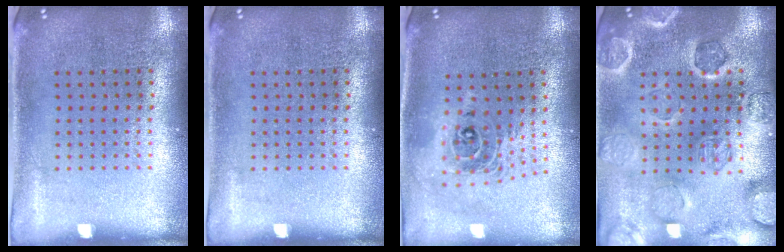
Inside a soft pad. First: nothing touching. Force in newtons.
{"total": 0.0}
{"total": 2.0, "press": 1.6, "slide": 1.3}
{"total": 2.6, "press": 2.6, "slide": 0.2}